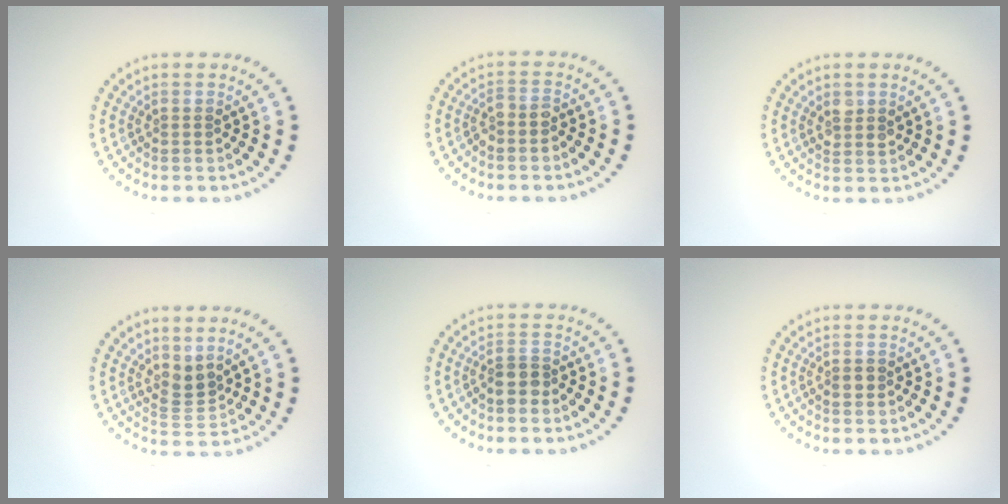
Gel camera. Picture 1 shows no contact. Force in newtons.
{"total": 1.3, "press": 1.1, "slide": 0.8}
{"total": 1.4, "press": 1.3, "slide": 0.5}
{"total": 2.2, "press": 1.5, "slide": 1.6}
{"total": 2.0, "press": 1.8, "slide": 1.1}
{"total": 1.2, "press": 1.1, "slide": 0.2}